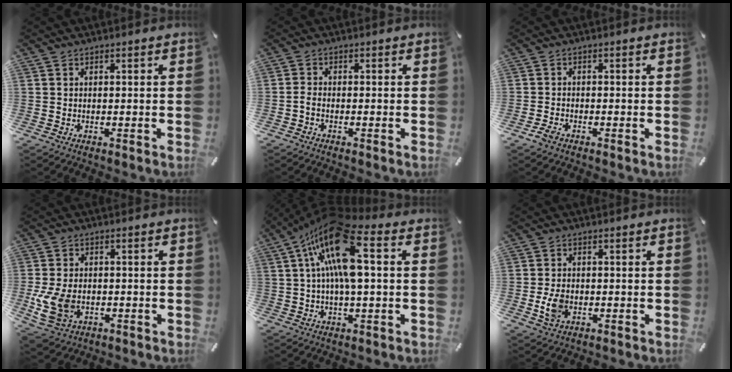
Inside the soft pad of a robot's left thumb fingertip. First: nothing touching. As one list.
[{"total": 1.5, "force": [-0.9, 0.6, 1.0], "torque": [-0.021, 0.001, -0.016]}, {"total": 1.8, "force": [-1.4, 0.8, 0.8], "torque": [-0.023, 0.002, -0.029]}, {"total": 10.0, "force": [-2.3, 7.2, 6.5], "torque": [-0.148, -0.001, -0.038]}, {"total": 18.3, "force": [5.4, 6.9, 16.0], "torque": [-0.328, -0.016, 0.084]}, {"total": 4.9, "force": [-1.1, 3.4, 3.4], "torque": [-0.069, -0.003, -0.023]}]